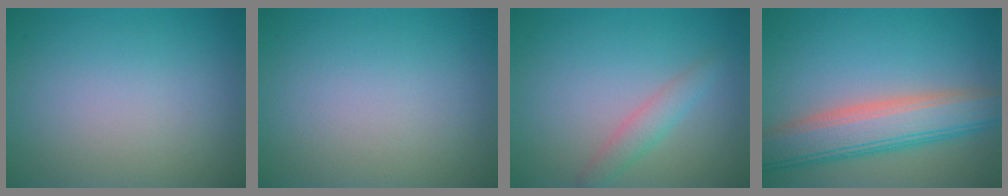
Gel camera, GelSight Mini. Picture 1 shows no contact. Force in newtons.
{"total": 0.0}
{"total": 2.0, "press": 2.0, "slide": 0.0}
{"total": 7.0, "press": 7.0, "slide": 0.2}